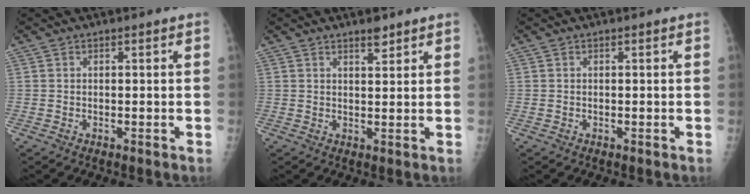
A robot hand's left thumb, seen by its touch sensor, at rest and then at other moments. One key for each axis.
{"total": 2.5, "fx": 2.0, "fy": 0.7, "fz": 1.4, "tx": -0.016, "ty": -0.014, "tz": 0.032}
{"total": 0.0}